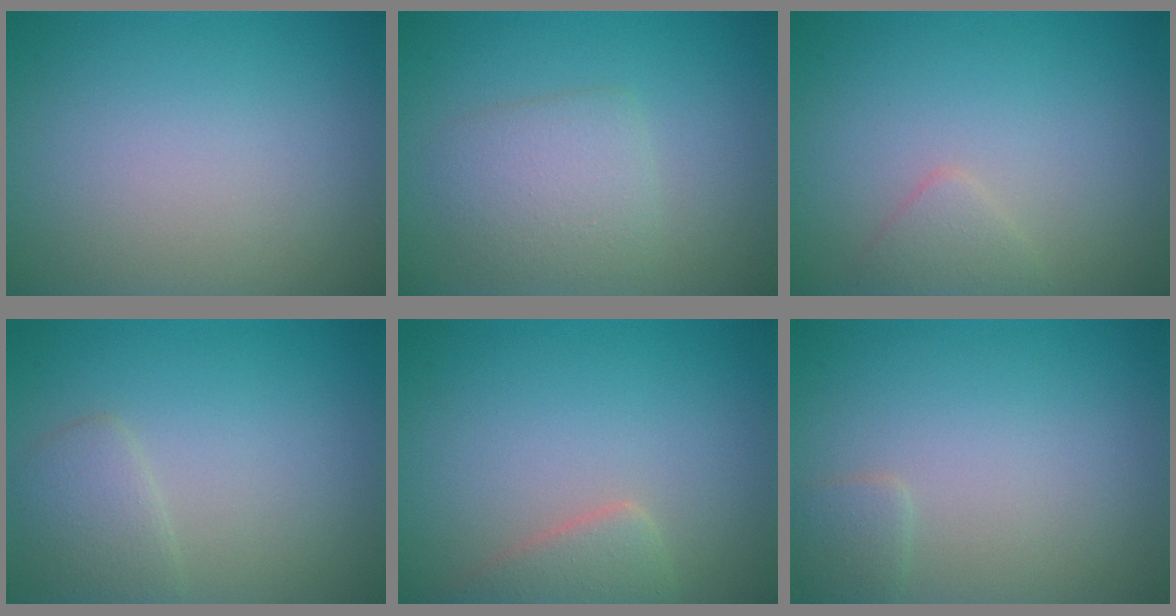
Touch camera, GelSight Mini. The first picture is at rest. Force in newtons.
{"total": 2.9, "press": 2.9, "slide": 0.2}
{"total": 1.4, "press": 1.4, "slide": 0.1}
{"total": 2.1, "press": 2.1, "slide": 0.2}
{"total": 2.6, "press": 2.6, "slide": 0.3}
{"total": 1.1, "press": 1.1, "slide": 0.1}